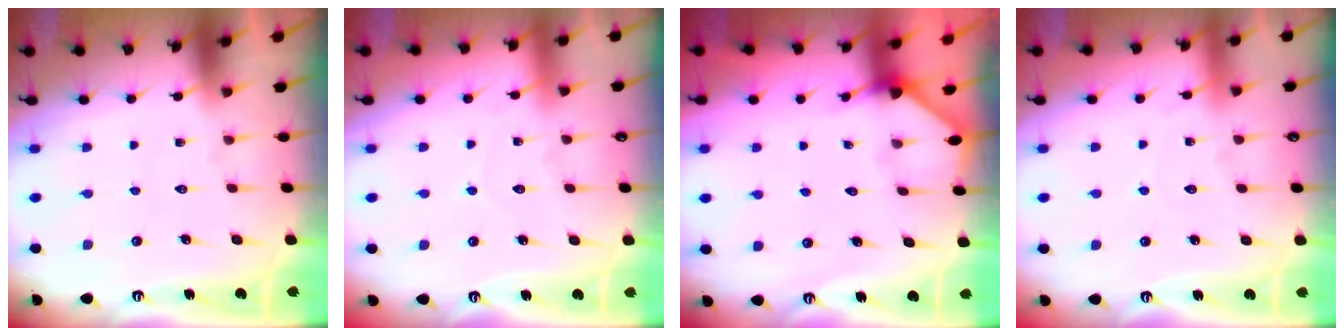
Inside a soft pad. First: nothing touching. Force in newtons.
{"total": 2.6, "press": 2.6, "slide": 0.3}
{"total": 2.7, "press": 2.7, "slide": 0.2}
{"total": 2.1, "press": 2.1, "slide": 0.3}